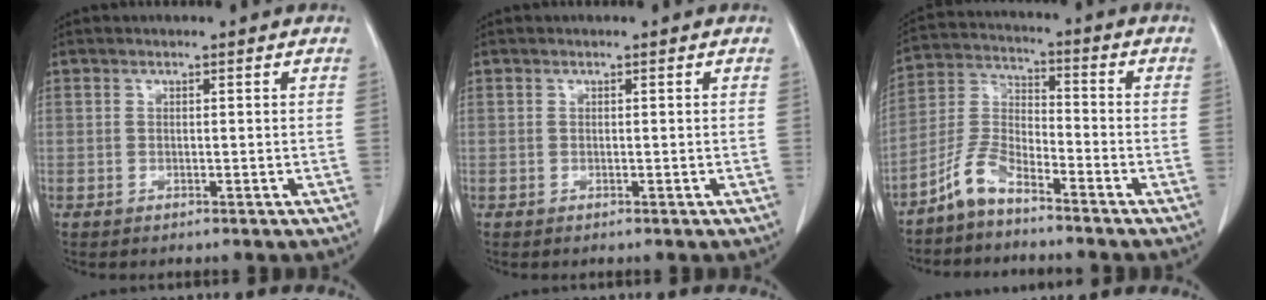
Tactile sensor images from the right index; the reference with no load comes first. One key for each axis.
{"total": 0.0}
{"total": 6.8, "fx": -5.4, "fy": 2.1, "fz": 3.5, "tx": -0.088, "ty": 0.005, "tz": -0.117}